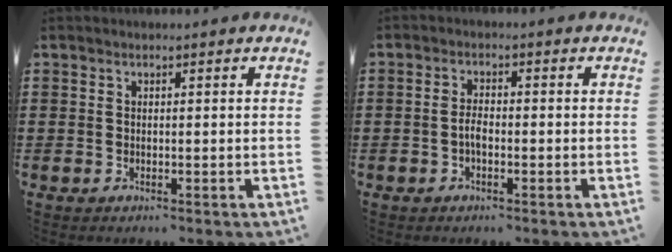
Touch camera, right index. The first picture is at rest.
{"total": 3.6, "force": [-1.3, 1.3, 3.1], "torque": [-0.070, 0.001, -0.028]}